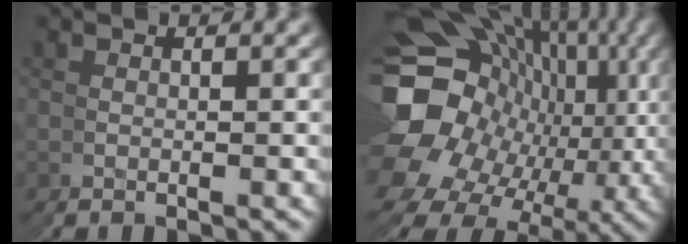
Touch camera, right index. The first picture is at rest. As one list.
[{"total": 22.2, "force": [0.0, 17.0, 14.3], "torque": [-0.224, -0.036, 0.008]}]